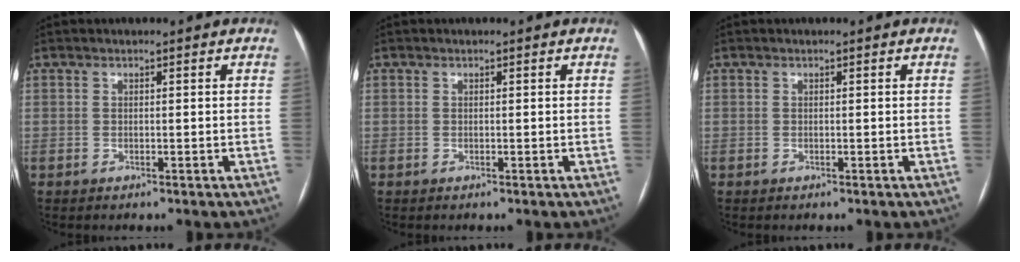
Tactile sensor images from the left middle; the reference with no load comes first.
{"total": 0.0}
{"total": 0.0}